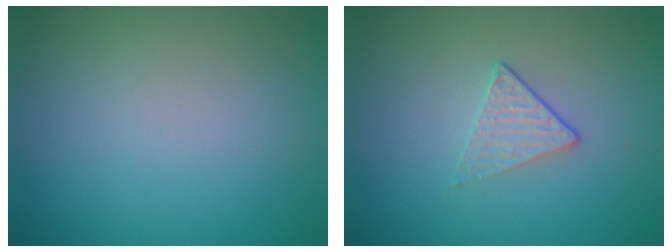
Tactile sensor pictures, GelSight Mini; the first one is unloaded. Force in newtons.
{"total": 1.4, "press": 1.1, "slide": 0.9}